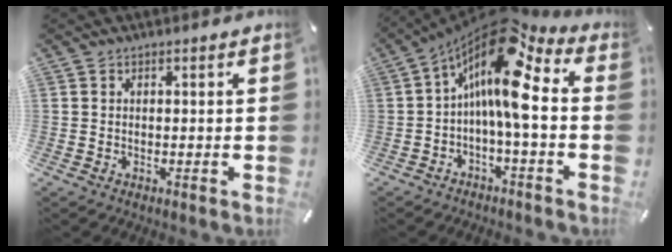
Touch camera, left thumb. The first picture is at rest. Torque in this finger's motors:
{"motor_torque": [0.16, 2.41, 2.43, -0.34, 0.51]}